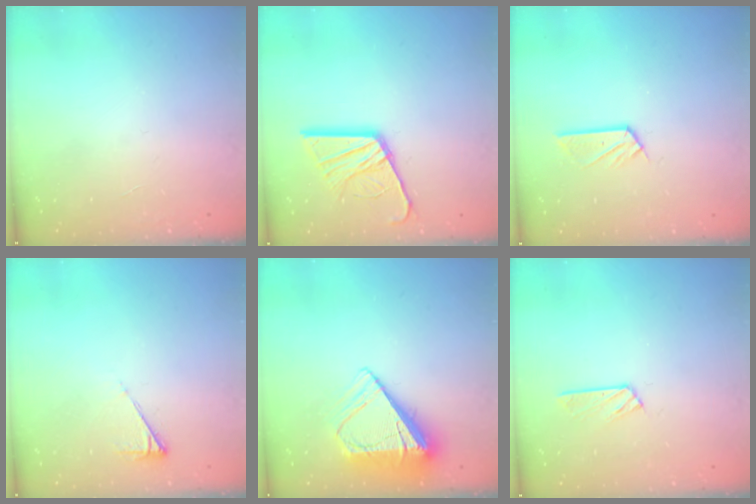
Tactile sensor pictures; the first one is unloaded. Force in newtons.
{"total": 15.5, "press": 15.4, "slide": 1.5}
{"total": 5.3, "press": 5.3, "slide": 0.2}
{"total": 3.8, "press": 3.8, "slide": 0.7}
{"total": 9.9, "press": 9.8, "slide": 1.4}
{"total": 3.5, "press": 3.5, "slide": 0.4}